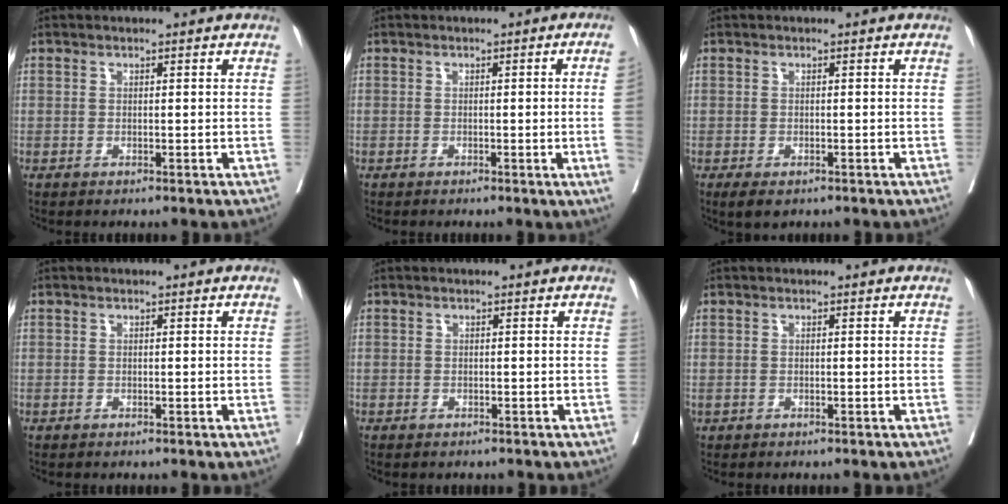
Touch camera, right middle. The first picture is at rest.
{"total": 4.7, "force": [-0.7, -2.0, 4.2], "torque": [-0.050, -0.011, -0.006]}
{"total": 2.8, "force": [-1.8, 1.3, 1.7], "torque": [-0.031, -0.007, -0.024]}
{"total": 0.0}
{"total": 1.2, "force": [-1.0, 0.4, 0.4], "torque": [-0.011, -0.004, -0.014]}
{"total": 0.0}